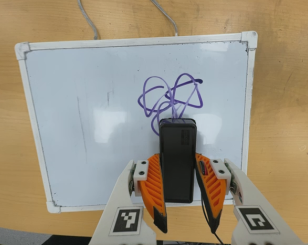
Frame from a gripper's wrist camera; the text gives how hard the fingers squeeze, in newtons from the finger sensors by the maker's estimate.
{"total": 3.5, "left": 2.0, "right": 5.0}